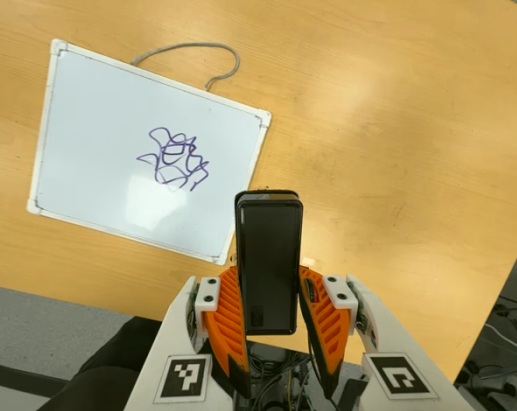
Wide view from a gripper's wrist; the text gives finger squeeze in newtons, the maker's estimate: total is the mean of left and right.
{"total": 4.9, "left": 3.5, "right": 6.4}